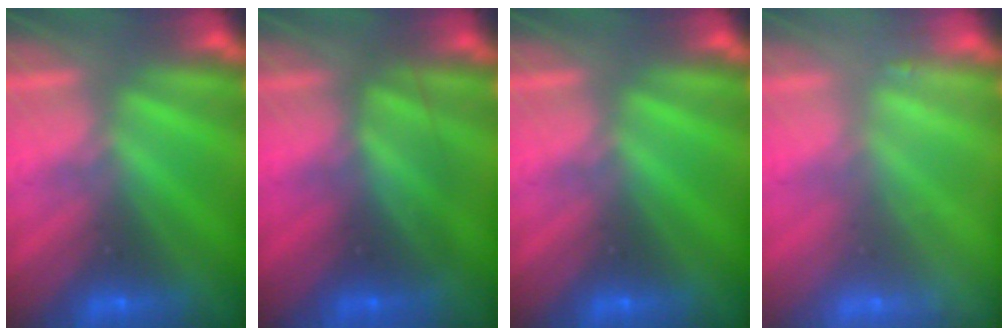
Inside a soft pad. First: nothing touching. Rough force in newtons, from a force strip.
{"total": 2.4}
{"total": 0.0}
{"total": 2.3}